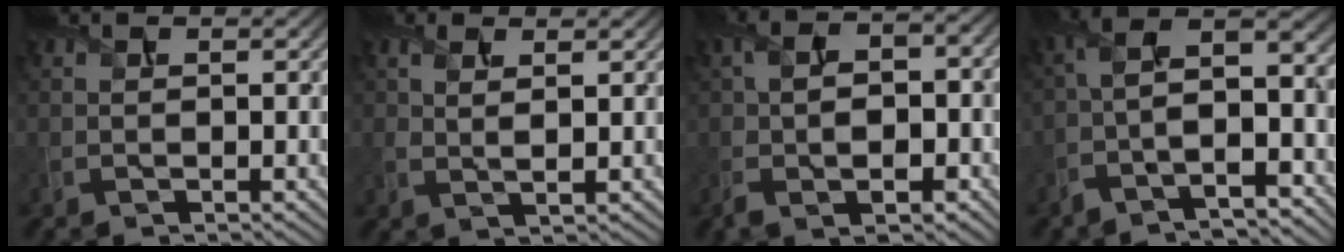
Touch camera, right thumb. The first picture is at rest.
{"total": 2.3, "force": [1.2, 0.8, 1.8], "torque": [-0.044, -0.002, 0.026]}
{"total": 7.7, "force": [-1.8, 4.1, 6.3], "torque": [-0.130, -0.014, -0.029]}
{"total": 10.5, "force": [-3.7, 3.7, 9.1], "torque": [-0.179, 0.008, -0.073]}